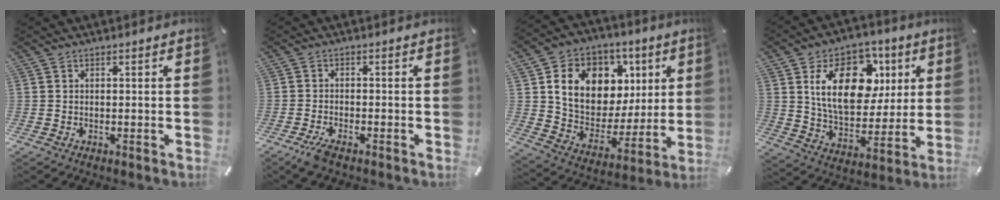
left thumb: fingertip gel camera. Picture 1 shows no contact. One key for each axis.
{"total": 3.3, "fx": -2.4, "fy": 0.9, "fz": 2.1, "tx": -0.045, "ty": 0.004, "tz": -0.046}
{"total": 15.8, "fx": 5.7, "fy": 12.4, "fz": 8.1, "tx": -0.132, "ty": -0.023, "tz": 0.113}
{"total": 20.2, "fx": 6.7, "fy": 13.3, "fz": 13.7, "tx": -0.233, "ty": -0.002, "tz": 0.116}